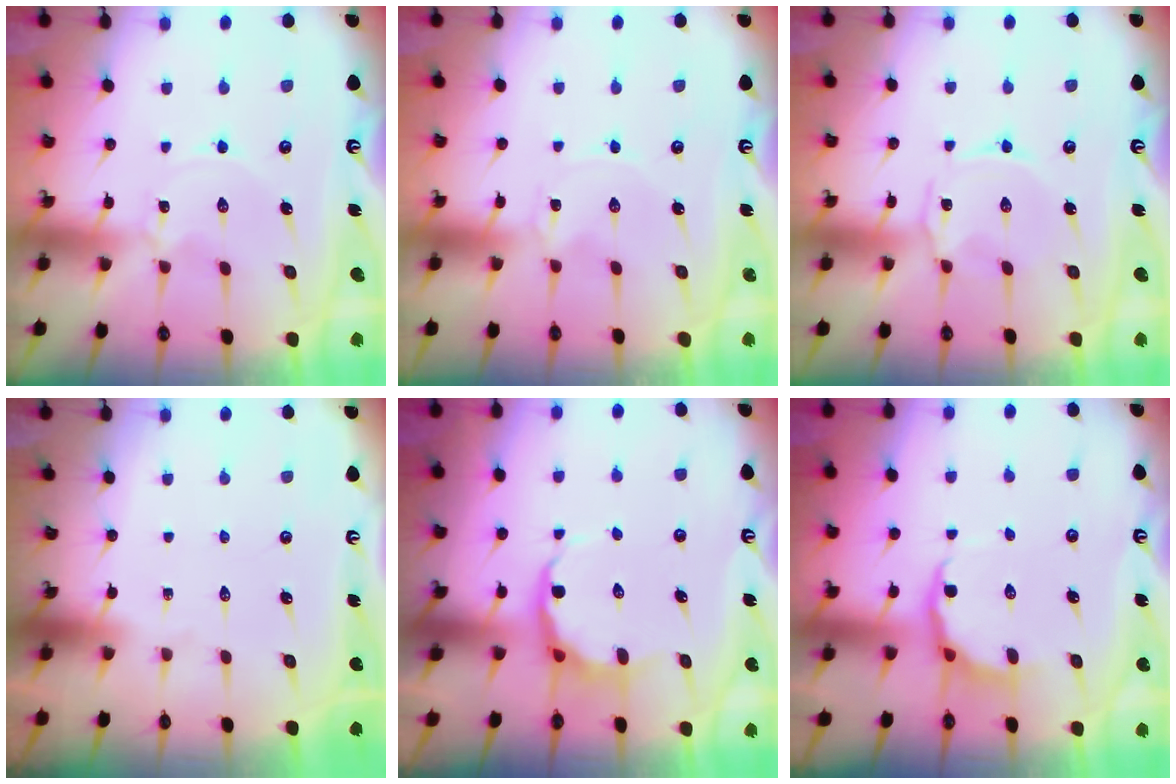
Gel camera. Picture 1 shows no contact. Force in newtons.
{"total": 0.0}
{"total": 1.1, "press": 1.0, "slide": 0.4}
{"total": 0.0}
{"total": 6.8, "press": 6.5, "slide": 2.2}
{"total": 6.0, "press": 5.5, "slide": 2.4}